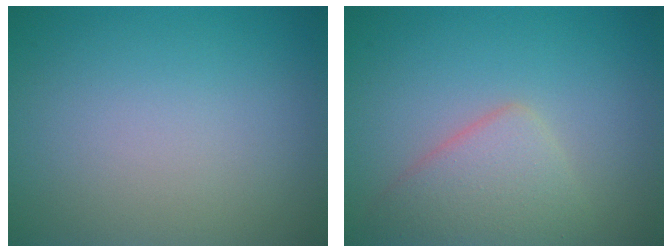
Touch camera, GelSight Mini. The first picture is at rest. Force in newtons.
{"total": 3.6, "press": 3.6, "slide": 0.2}